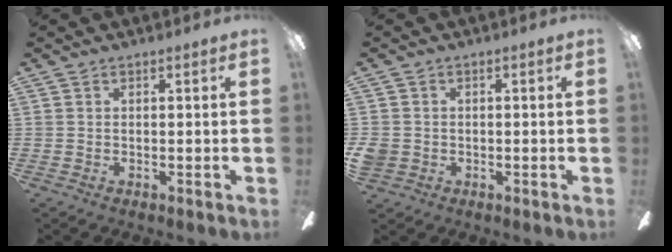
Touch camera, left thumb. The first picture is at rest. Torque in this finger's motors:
{"motor_torque": [-0.75, 0.31, 0.13, -0.24, 0.00]}